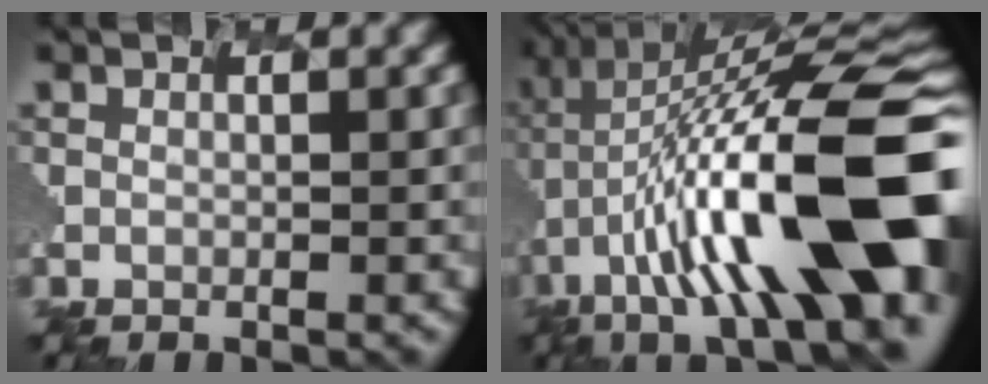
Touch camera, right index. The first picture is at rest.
{"total": 15.6, "force": [-2.6, 4.6, 14.7], "torque": [-0.261, 0.034, -0.046]}